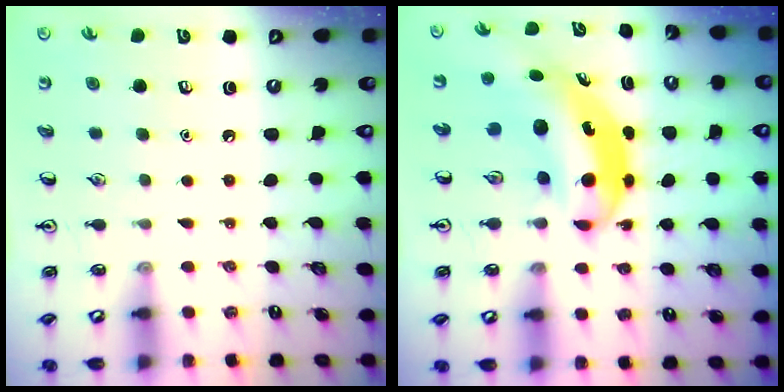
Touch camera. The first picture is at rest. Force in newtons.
{"total": 7.2, "press": 7.0, "slide": 1.9}